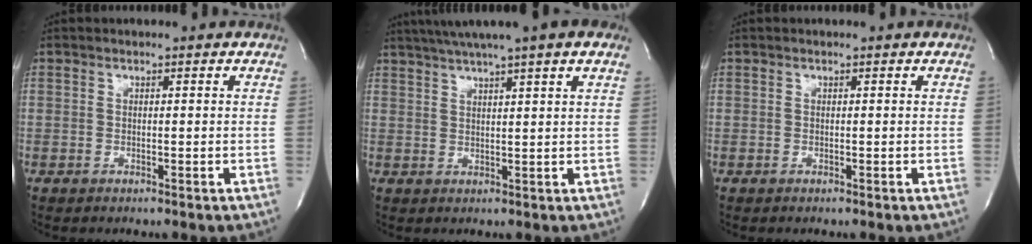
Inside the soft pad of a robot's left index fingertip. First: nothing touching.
{"total": 11.2, "force": [8.3, -0.2, 7.4], "torque": [-0.125, 0.037, 0.109]}
{"total": 0.0}